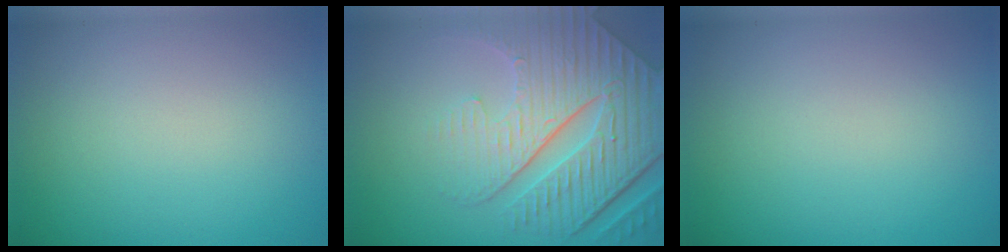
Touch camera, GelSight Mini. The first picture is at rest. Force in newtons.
{"total": 8.5, "press": 6.3, "slide": 5.8}
{"total": 0.0}